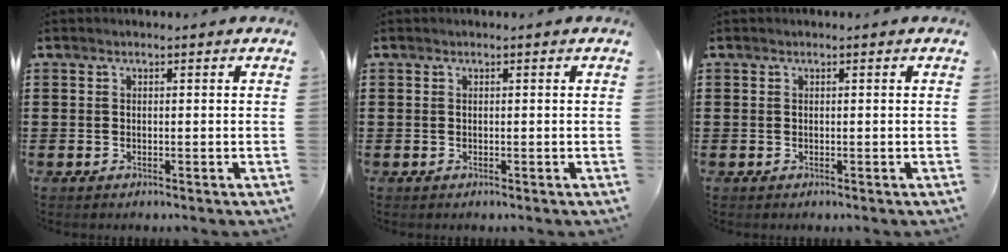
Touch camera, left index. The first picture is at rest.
{"total": 0.0}
{"total": 0.0}